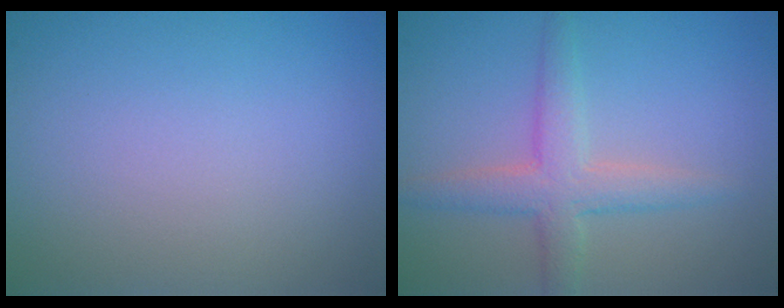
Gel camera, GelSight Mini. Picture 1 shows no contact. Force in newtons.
{"total": 3.5, "press": 3.5, "slide": 0.0}